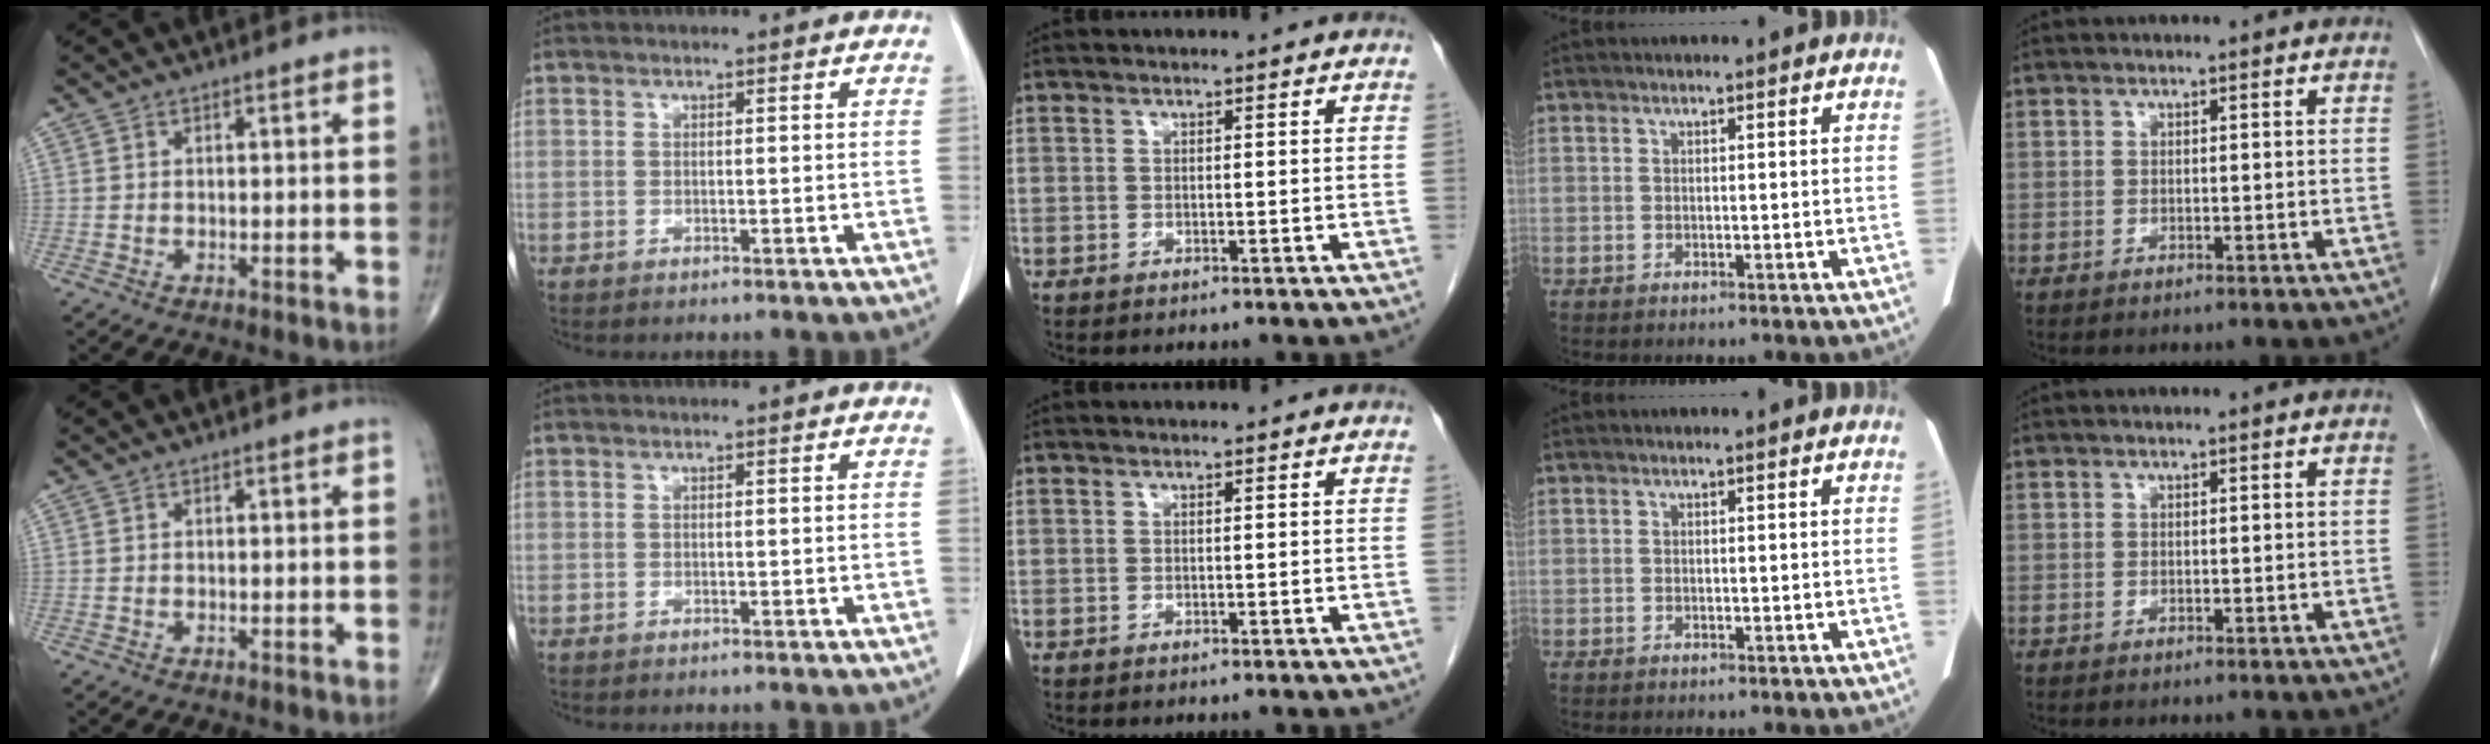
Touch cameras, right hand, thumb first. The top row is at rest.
{}